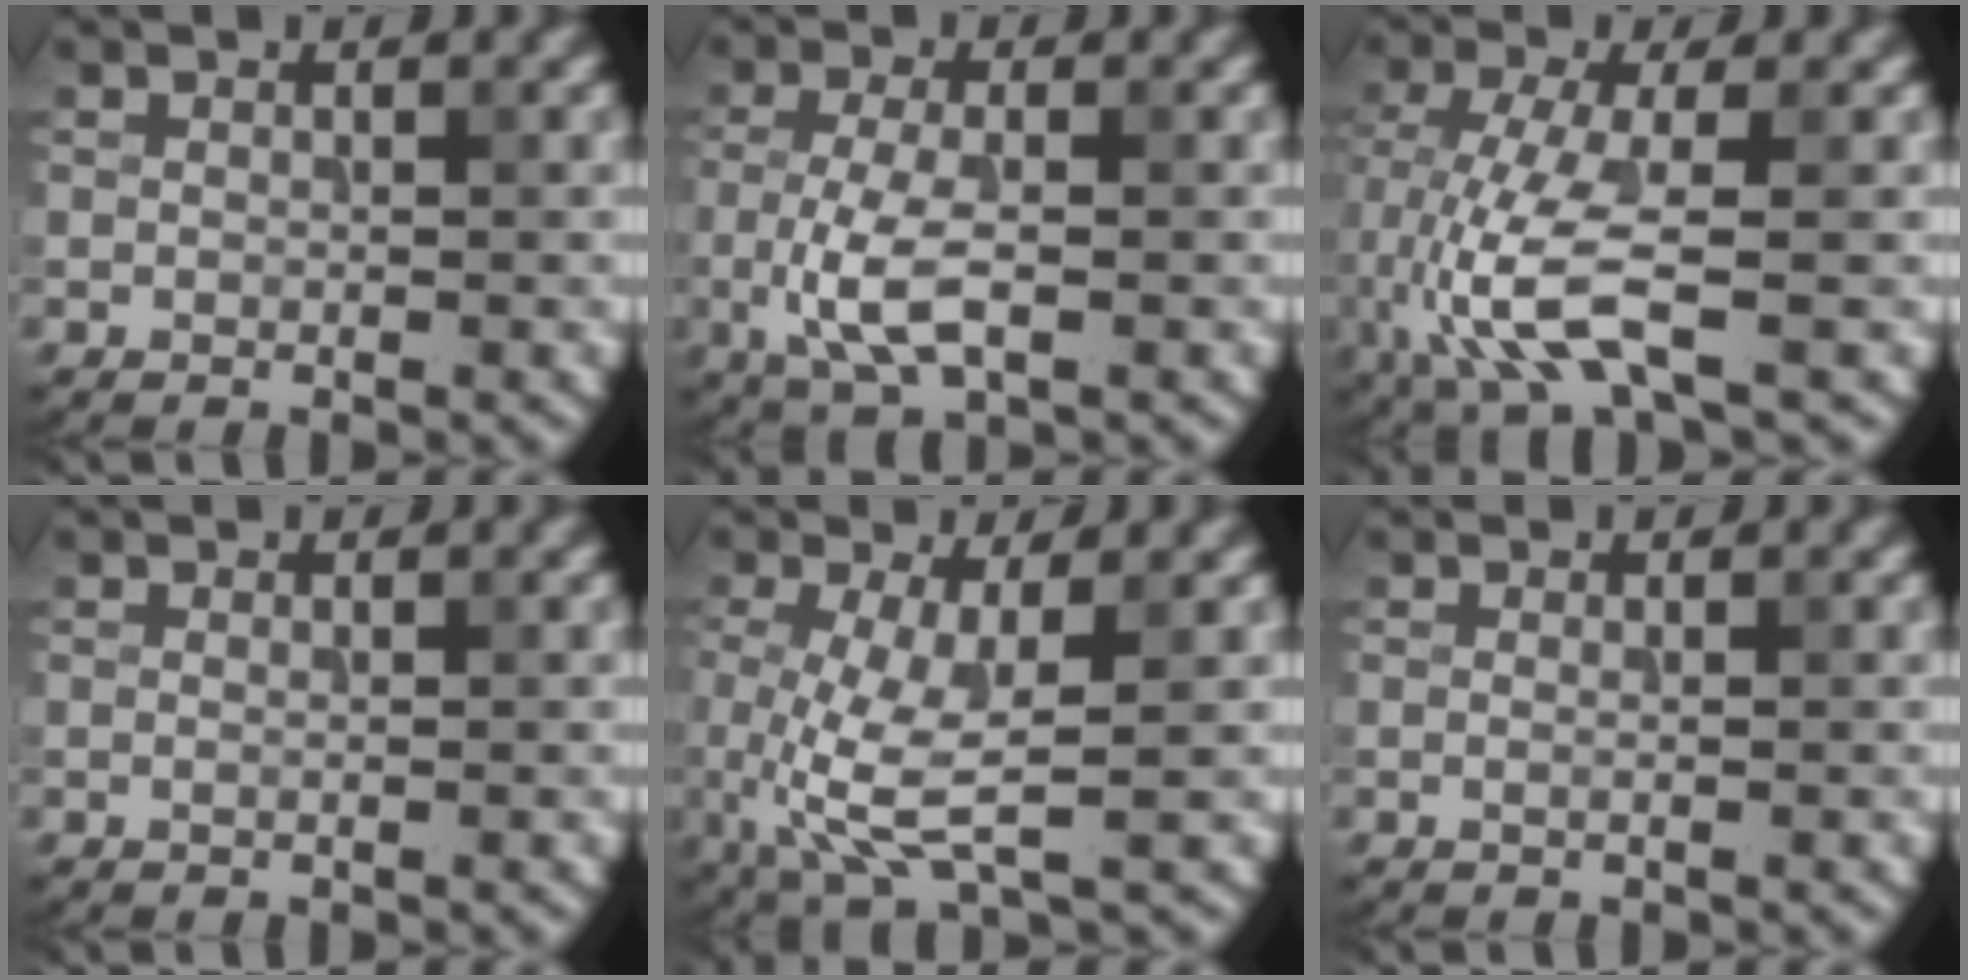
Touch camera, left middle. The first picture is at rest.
{"total": 4.3, "force": [-1.1, 1.4, 4.0], "torque": [-0.097, -0.003, -0.022]}
{"total": 6.3, "force": [-2.1, 1.3, 5.8], "torque": [-0.143, -0.009, -0.040]}
{"total": 0.0}
{"total": 5.1, "force": [-0.4, 1.2, 4.9], "torque": [-0.122, -0.012, -0.004]}
{"total": 0.0}